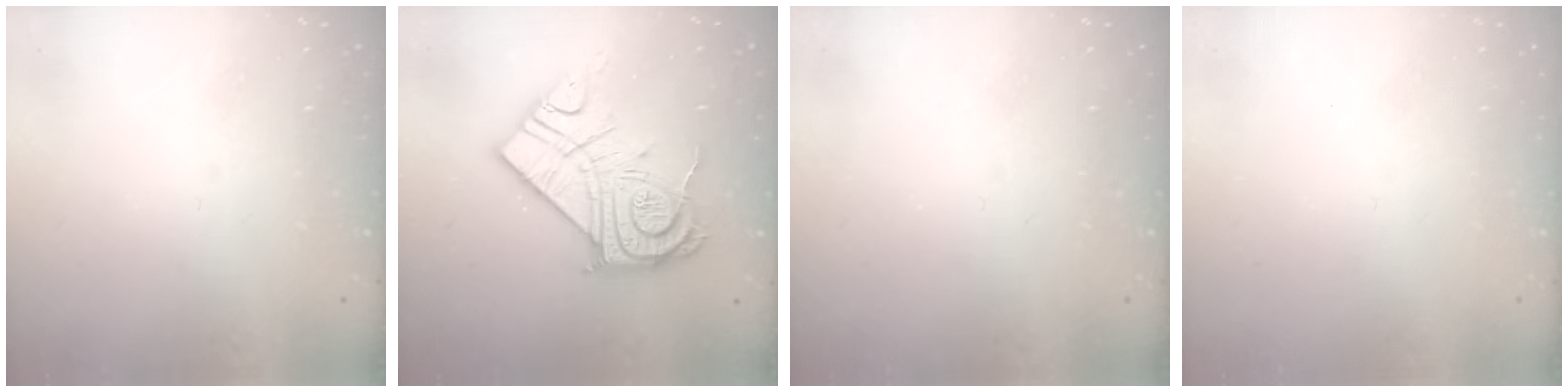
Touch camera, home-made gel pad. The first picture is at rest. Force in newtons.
{"total": 20.7, "press": 20.7, "slide": 1.7}
{"total": 2.2, "press": 2.1, "slide": 0.4}
{"total": 1.5, "press": 1.5, "slide": 0.1}